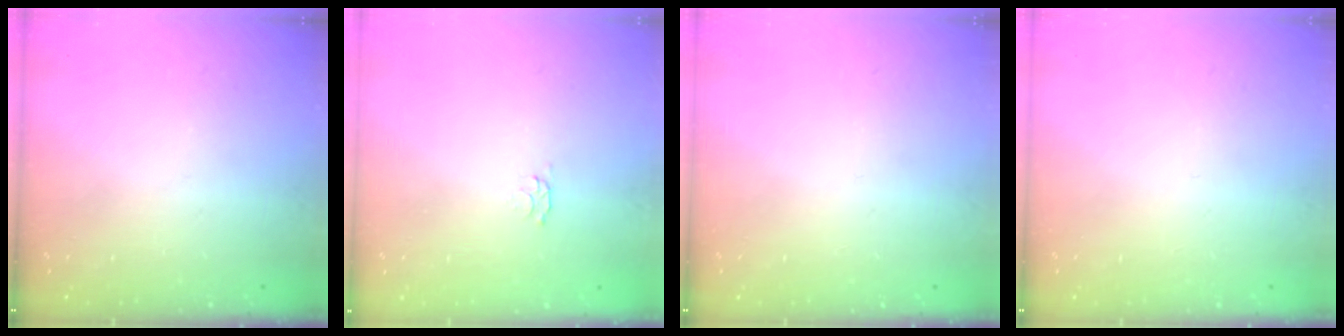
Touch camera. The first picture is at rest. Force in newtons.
{"total": 2.8, "press": 2.7, "slide": 0.5}
{"total": 0.0}
{"total": 0.0}